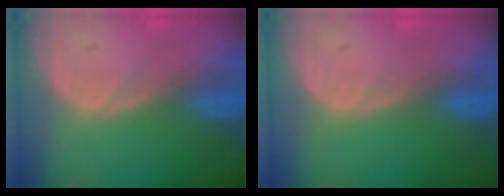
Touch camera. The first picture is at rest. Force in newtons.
{"total": 0.0}